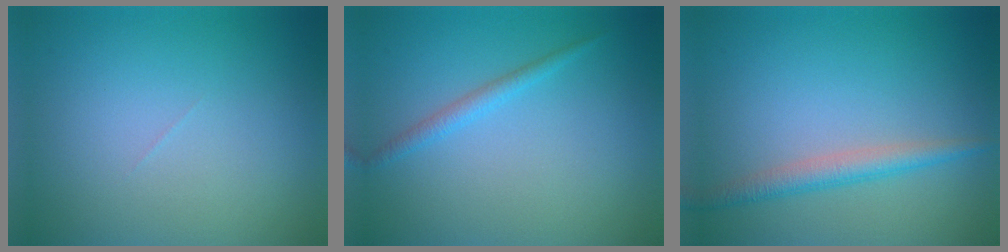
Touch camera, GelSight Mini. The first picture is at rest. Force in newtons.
{"total": 1.3, "press": 1.3, "slide": 0.1}
{"total": 2.5, "press": 2.5, "slide": 0.1}